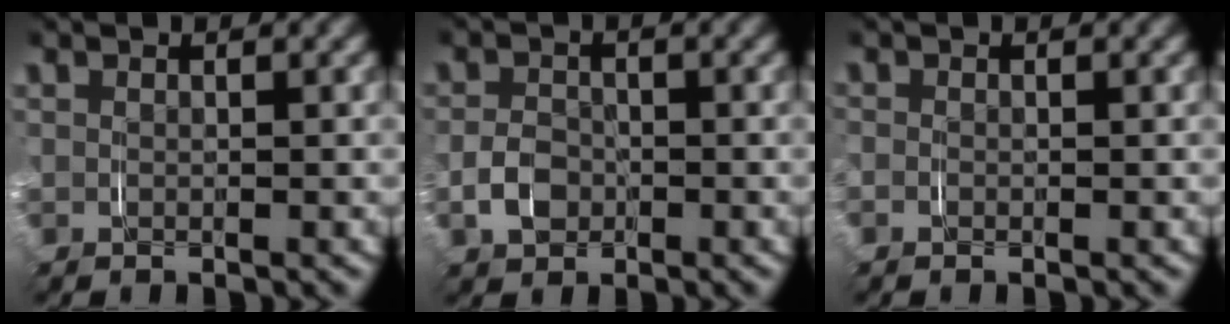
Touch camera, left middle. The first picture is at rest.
{"total": 2.1, "force": [-1.2, 1.5, 0.9], "torque": [-0.020, -0.006, -0.019]}
{"total": 0.8, "force": [-0.6, 0.4, -0.2], "torque": [-0.001, -0.005, -0.012]}